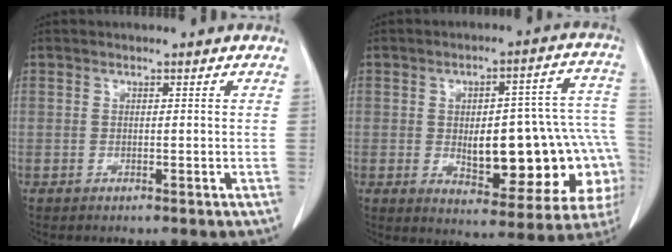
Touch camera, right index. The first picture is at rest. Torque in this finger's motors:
{"motor_torque": [1.70, -0.44, 0.52, 0.08]}